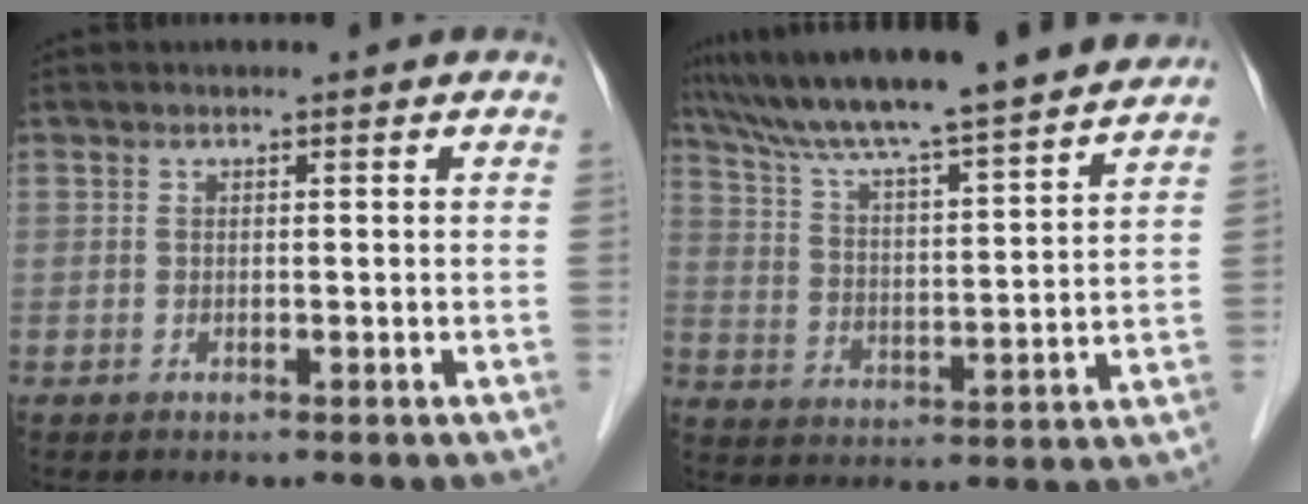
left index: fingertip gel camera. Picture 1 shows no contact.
{"total": 18.9, "force": [16.8, 0.3, 8.6], "torque": [-0.144, 0.007, 0.256]}